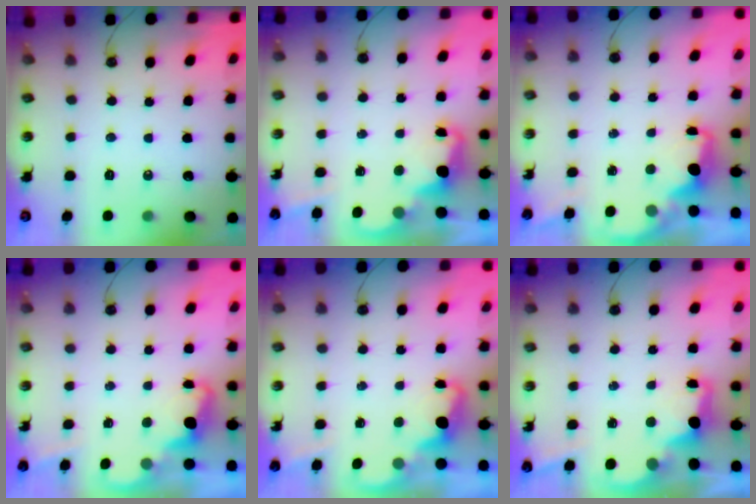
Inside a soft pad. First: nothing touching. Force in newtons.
{"total": 2.4, "press": 2.3, "slide": 0.7}
{"total": 2.0, "press": 1.8, "slide": 0.8}
{"total": 2.4, "press": 2.4, "slide": 0.5}
{"total": 2.1, "press": 2.0, "slide": 0.6}
{"total": 2.5, "press": 2.3, "slide": 0.8}